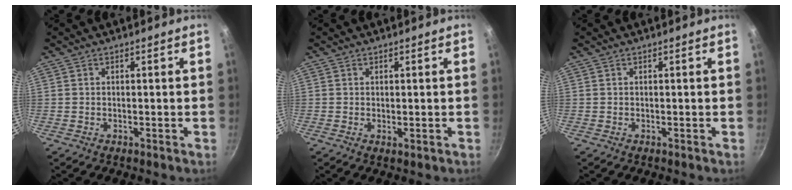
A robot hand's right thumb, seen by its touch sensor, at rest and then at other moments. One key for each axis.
{"total": 0.6, "fx": 0.2, "fy": 0.2, "fz": 0.6, "tx": -0.008, "ty": -0.006, "tz": 0.001}
{"total": 0.0}